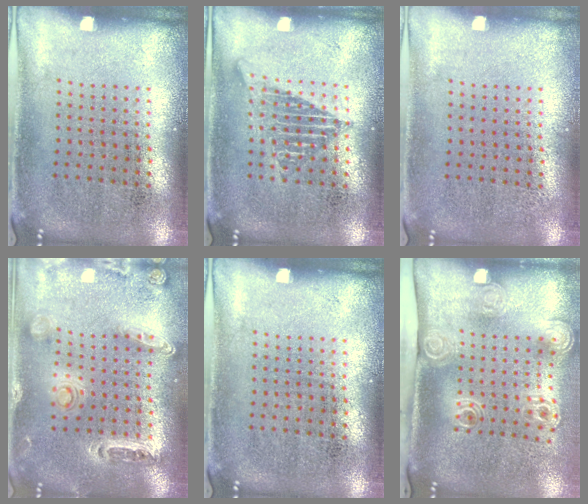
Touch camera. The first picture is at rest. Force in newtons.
{"total": 1.2, "press": 1.2, "slide": 0.1}
{"total": 0.0}
{"total": 1.4, "press": 1.4, "slide": 0.3}
{"total": 0.0}
{"total": 2.2, "press": 1.6, "slide": 1.6}